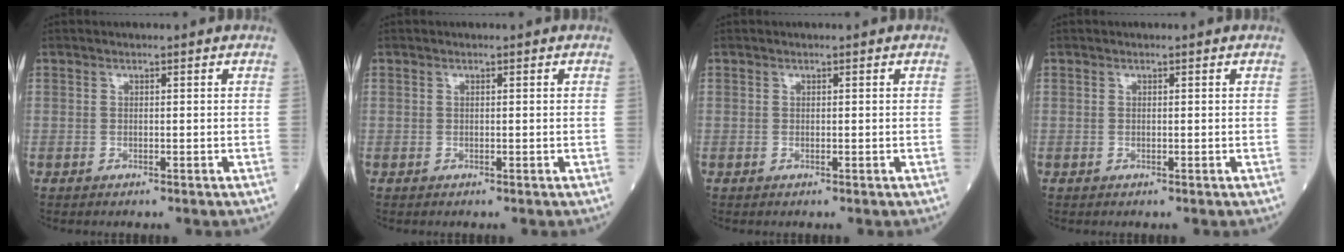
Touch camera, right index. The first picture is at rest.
{"total": 0.0}
{"total": 0.0}
{"total": 0.0}